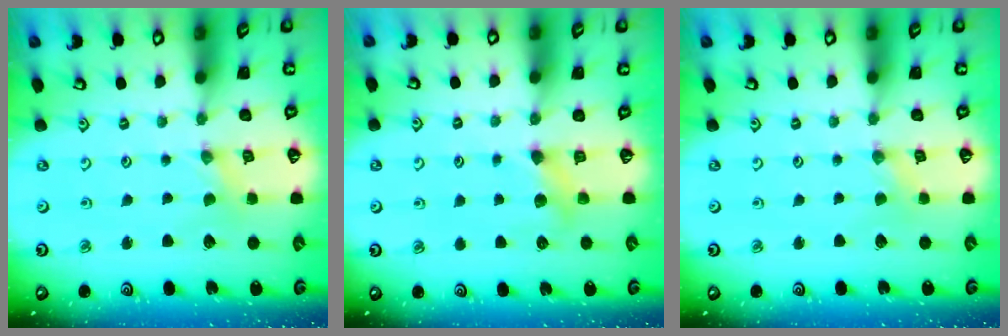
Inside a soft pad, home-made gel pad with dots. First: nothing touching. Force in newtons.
{"total": 4.9, "press": 4.8, "slide": 0.5}
{"total": 0.0}